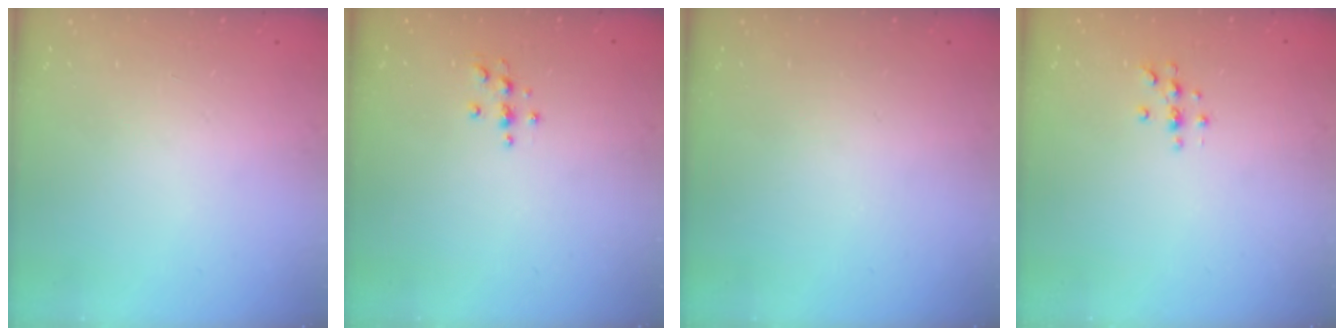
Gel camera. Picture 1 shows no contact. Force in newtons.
{"total": 3.3, "press": 3.3, "slide": 0.5}
{"total": 0.0}
{"total": 4.2, "press": 4.2, "slide": 0.5}